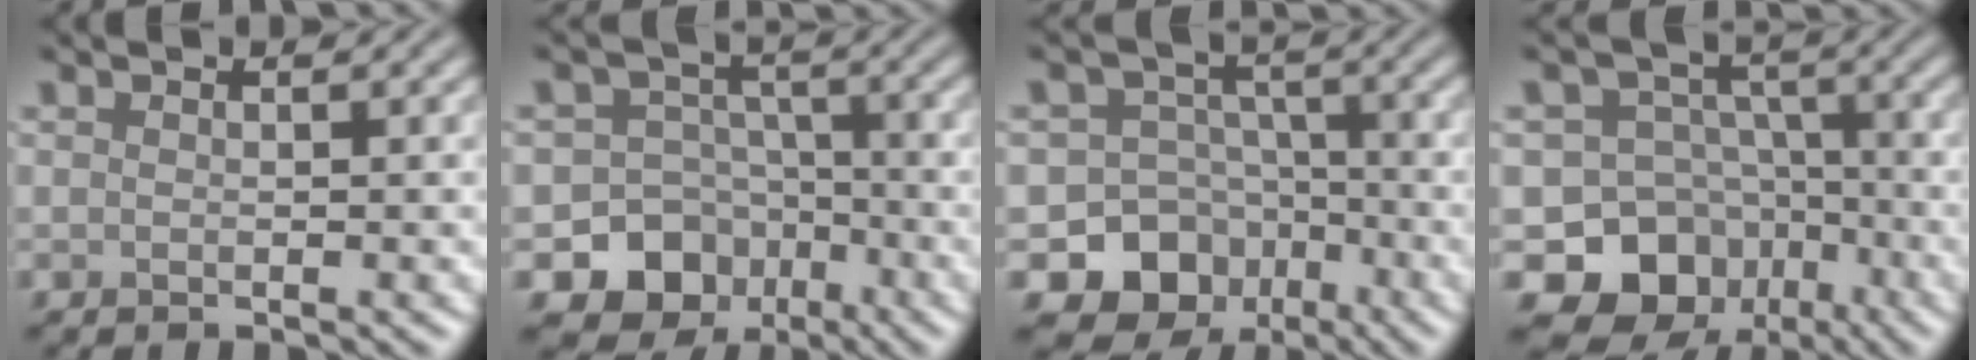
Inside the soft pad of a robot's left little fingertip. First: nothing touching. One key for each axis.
{"total": 8.7, "fx": -4.2, "fy": 7.4, "fz": 1.9, "tx": -0.010, "ty": -0.015, "tz": -0.090}
{"total": 10.0, "fx": -5.2, "fy": 8.4, "fz": 2.0, "tx": -0.015, "ty": -0.014, "tz": -0.101}
{"total": 11.0, "fx": -5.8, "fy": 8.9, "fz": 2.8, "tx": -0.038, "ty": -0.001, "tz": -0.107}